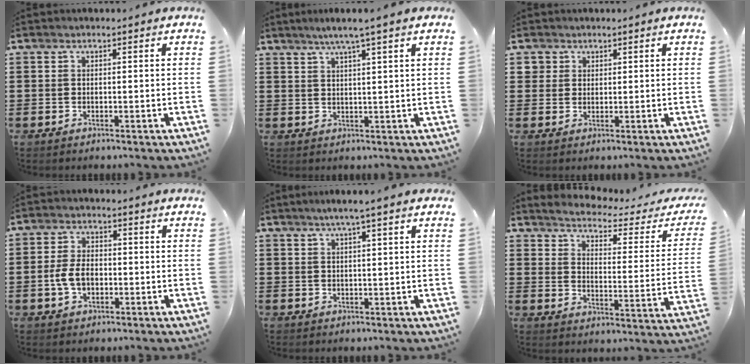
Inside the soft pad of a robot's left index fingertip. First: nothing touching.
{"total": 3.6, "force": [2.5, -0.6, 2.5], "torque": [-0.055, -0.002, 0.042]}
{"total": 2.4, "force": [1.4, 1.9, 0.1], "torque": [-0.012, 0.008, 0.027]}
{"total": 4.9, "force": [-1.1, 3.0, 3.8], "torque": [-0.091, -0.001, -0.026]}
{"total": 2.3, "force": [1.4, -0.3, 1.8], "torque": [-0.036, 0.000, 0.023]}
{"total": 2.6, "force": [2.4, -0.1, 1.0], "torque": [-0.039, -0.028, 0.031]}